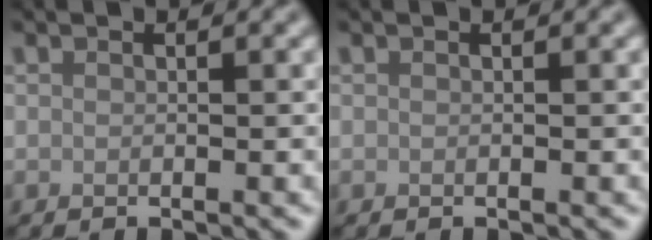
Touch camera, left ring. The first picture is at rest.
{"total": 0.0}